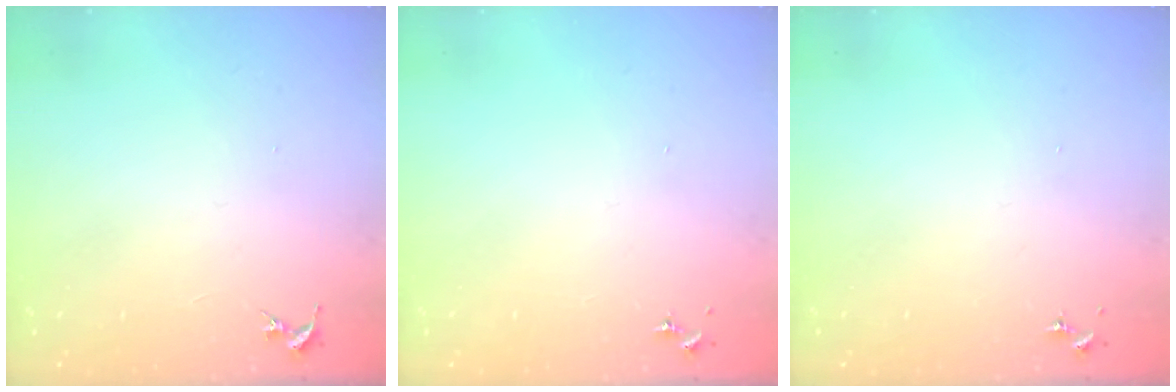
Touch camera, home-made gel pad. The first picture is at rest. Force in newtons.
{"total": 0.0}
{"total": 0.0}